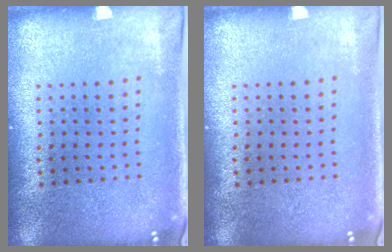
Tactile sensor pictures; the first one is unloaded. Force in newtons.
{"total": 0.0}